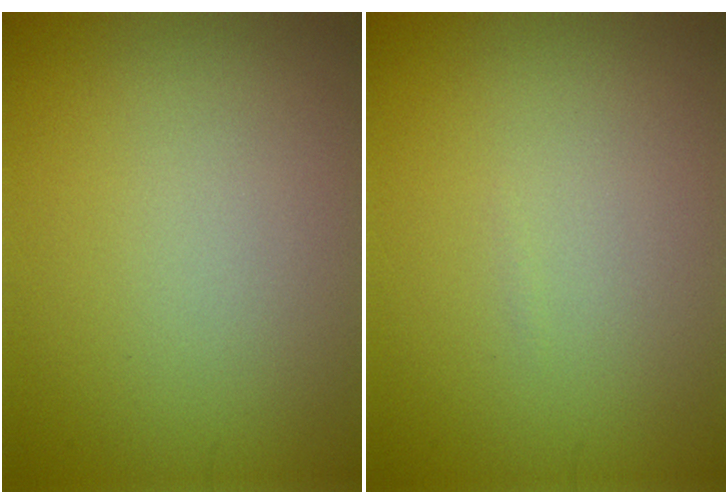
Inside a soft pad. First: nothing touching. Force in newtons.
{"total": 0.0}